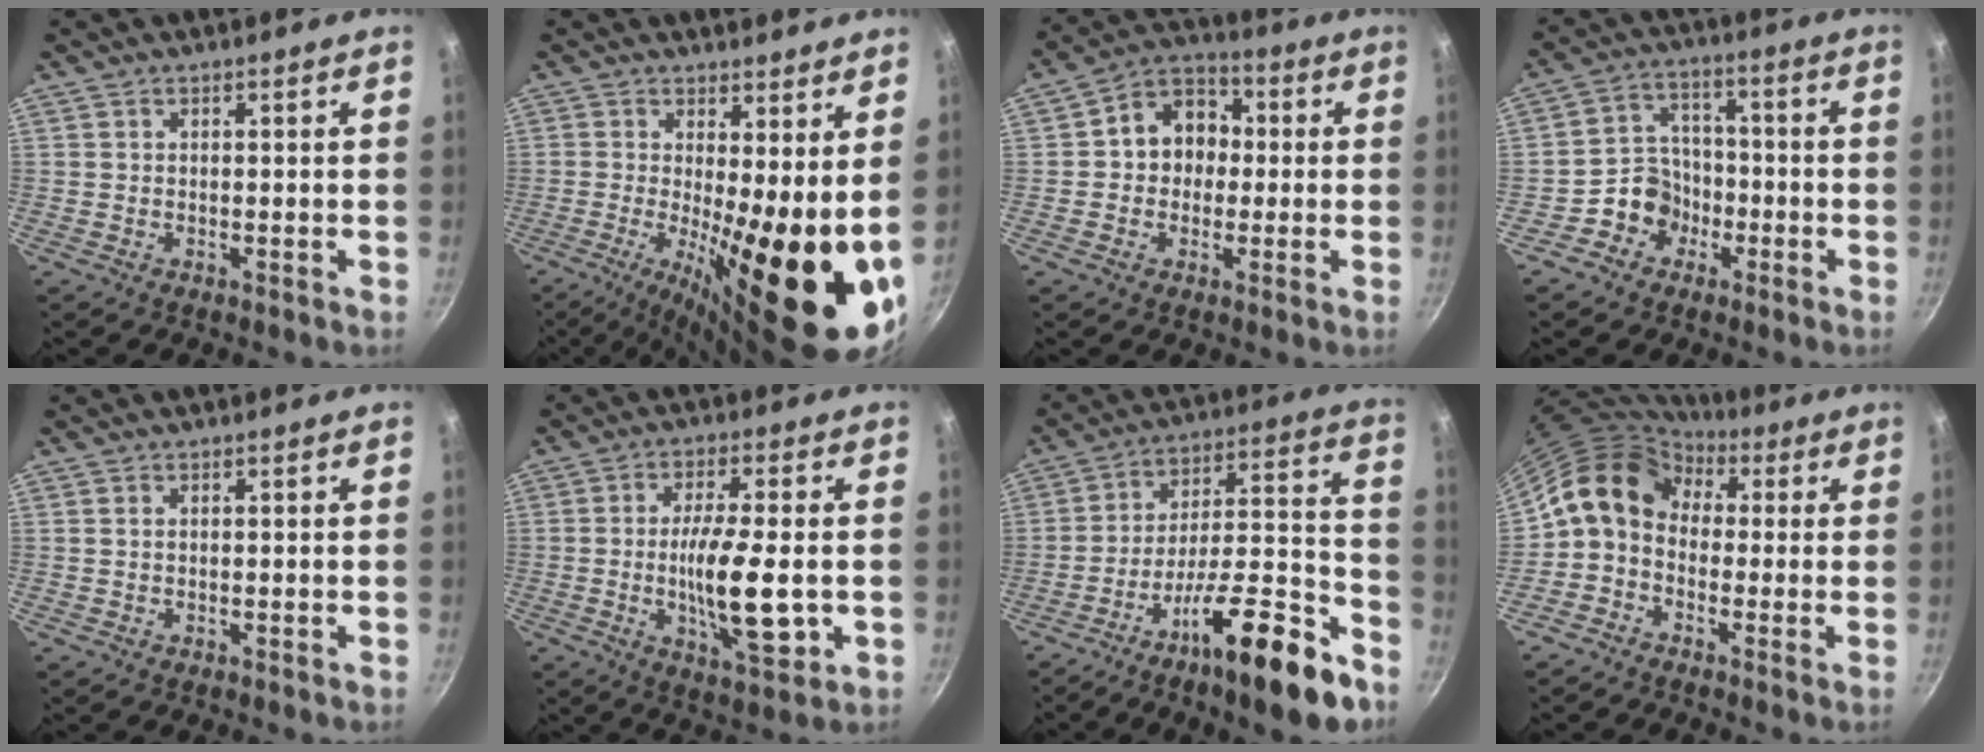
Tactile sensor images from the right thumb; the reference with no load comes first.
{"total": 18.9, "force": [-0.8, 5.7, 18.0], "torque": [-0.244, -0.033, -0.006]}
{"total": 9.7, "force": [0.1, 8.2, 5.2], "torque": [-0.034, 0.026, -0.015]}
{"total": 7.6, "force": [-3.5, 6.4, 2.1], "torque": [0.007, 0.046, -0.067]}
{"total": 0.5, "force": [0.2, 0.3, 0.4], "torque": [-0.007, 0.000, 0.004]}
{"total": 13.4, "force": [-1.8, 3.9, 12.7], "torque": [-0.214, -0.002, -0.029]}
{"total": 21.4, "force": [-12.8, 5.8, 16.2], "torque": [-0.209, 0.085, -0.208]}
{"total": 10.5, "force": [1.5, 8.2, 6.3], "torque": [-0.090, 0.032, 0.001]}